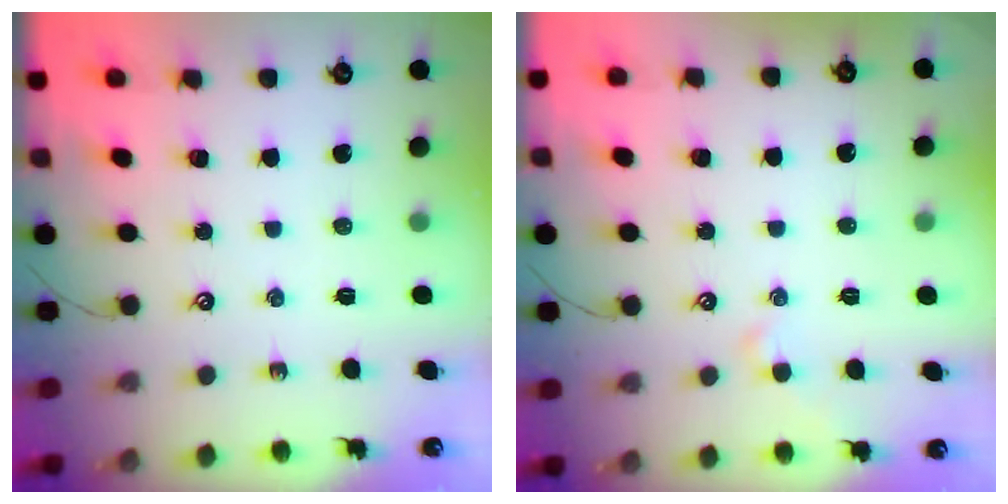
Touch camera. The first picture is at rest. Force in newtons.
{"total": 1.9, "press": 1.8, "slide": 0.4}